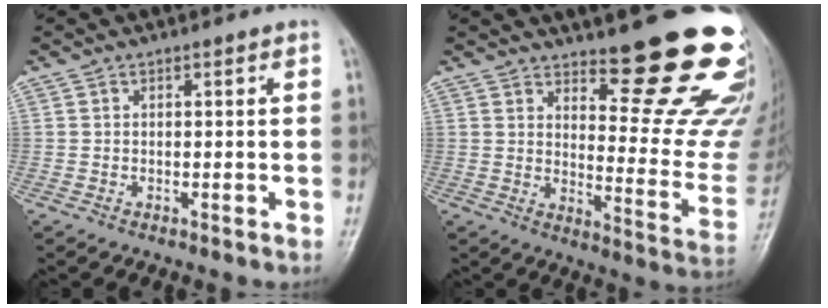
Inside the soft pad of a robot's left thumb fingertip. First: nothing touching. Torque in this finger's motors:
{"motor_torque": [2.54, 2.47, 1.45, -1.32, 0.29]}